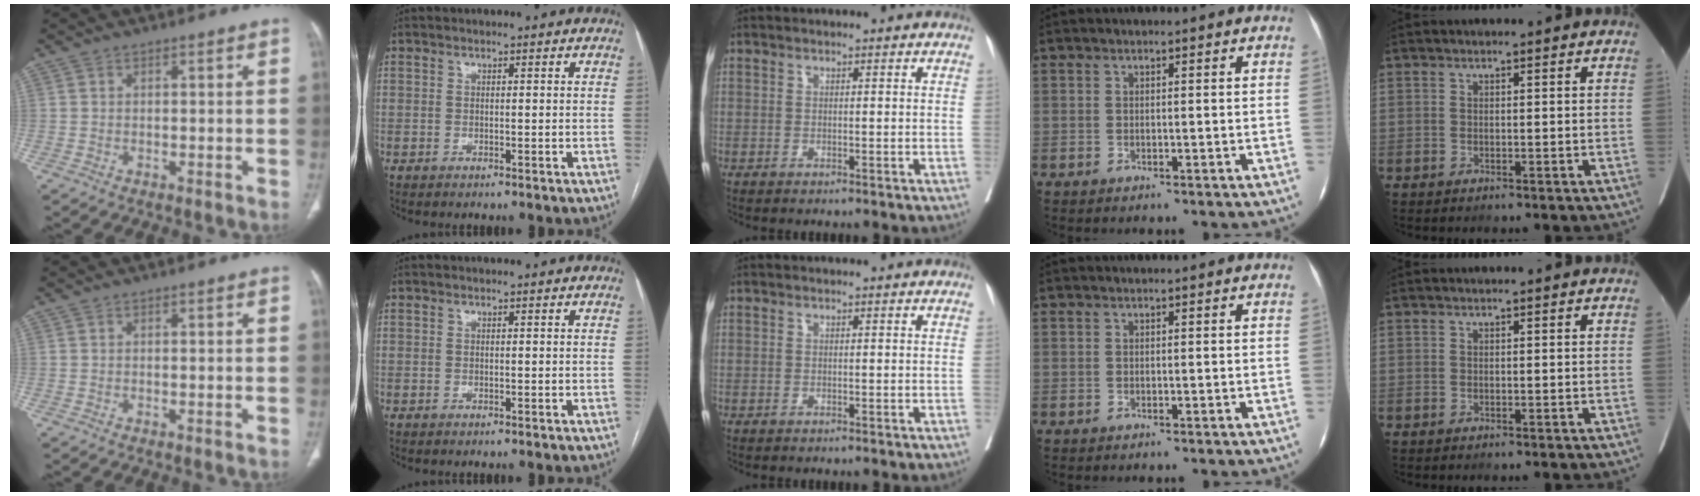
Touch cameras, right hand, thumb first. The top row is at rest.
{}